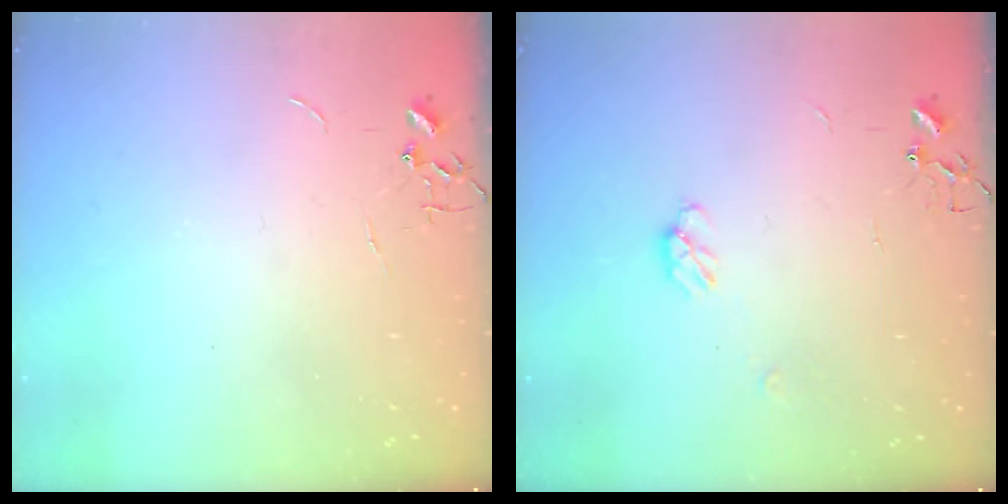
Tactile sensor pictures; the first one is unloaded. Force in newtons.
{"total": 4.1, "press": 4.0, "slide": 0.3}